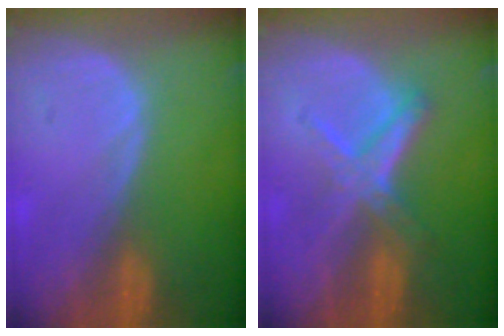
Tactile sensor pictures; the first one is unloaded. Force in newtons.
{"total": 5.7, "press": 5.5, "slide": 1.8}